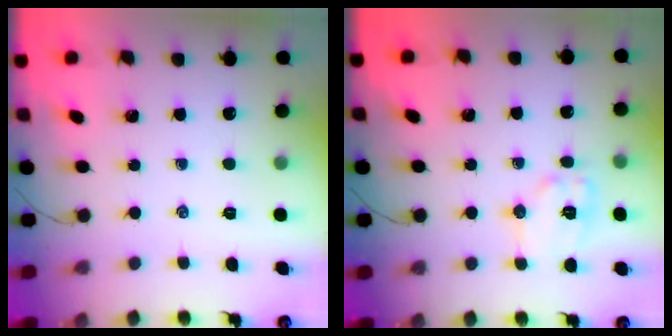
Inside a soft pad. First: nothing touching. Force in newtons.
{"total": 8.9, "press": 8.9, "slide": 0.1}